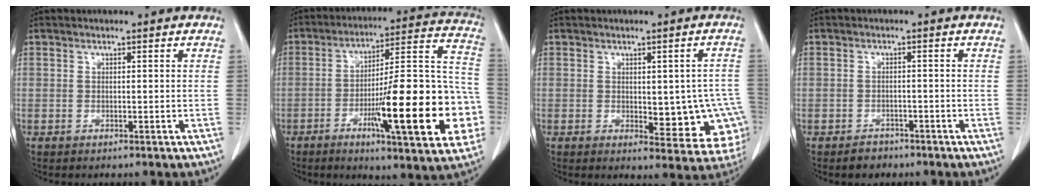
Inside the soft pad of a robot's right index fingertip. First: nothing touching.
{"total": 23.5, "force": [-6.9, 3.7, 22.2], "torque": [-0.262, 0.018, -0.095]}
{"total": 11.7, "force": [-1.8, 5.2, 10.4], "torque": [-0.095, 0.007, -0.009]}
{"total": 2.4, "force": [-1.8, 1.5, 0.3], "torque": [-0.009, 0.005, -0.025]}